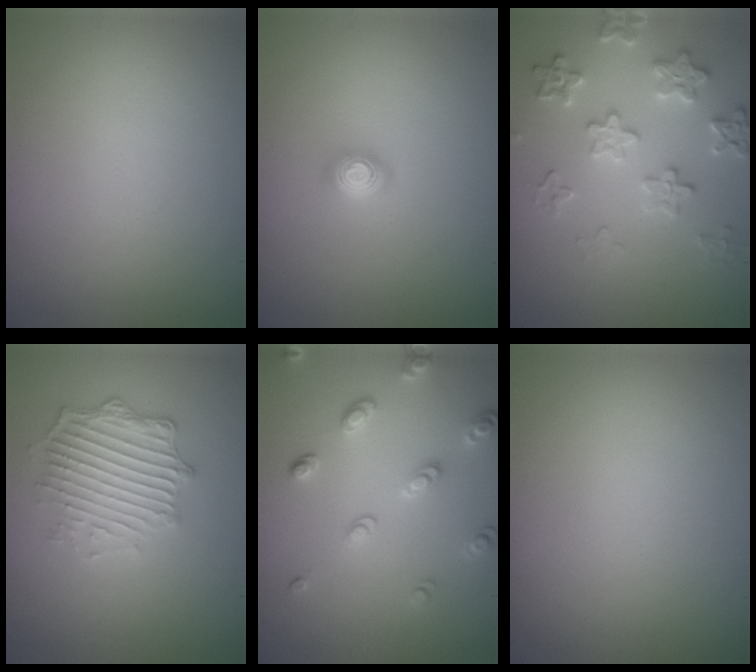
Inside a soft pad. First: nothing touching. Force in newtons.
{"total": 2.0, "press": 1.3, "slide": 1.5}
{"total": 3.5, "press": 3.5, "slide": 0.5}
{"total": 3.8, "press": 3.5, "slide": 1.6}
{"total": 2.6, "press": 2.4, "slide": 0.9}
{"total": 0.0}